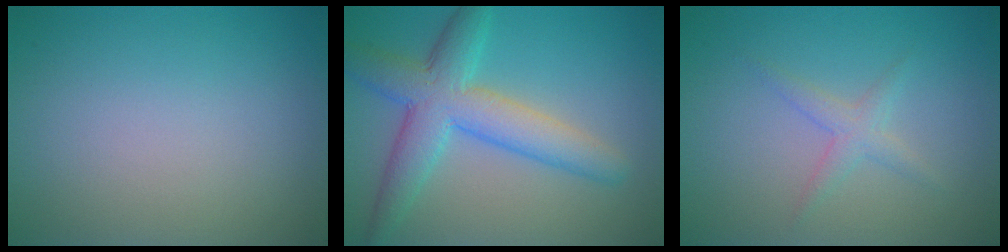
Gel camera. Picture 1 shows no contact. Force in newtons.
{"total": 6.3, "press": 6.3, "slide": 0.1}
{"total": 1.6, "press": 1.6, "slide": 0.1}